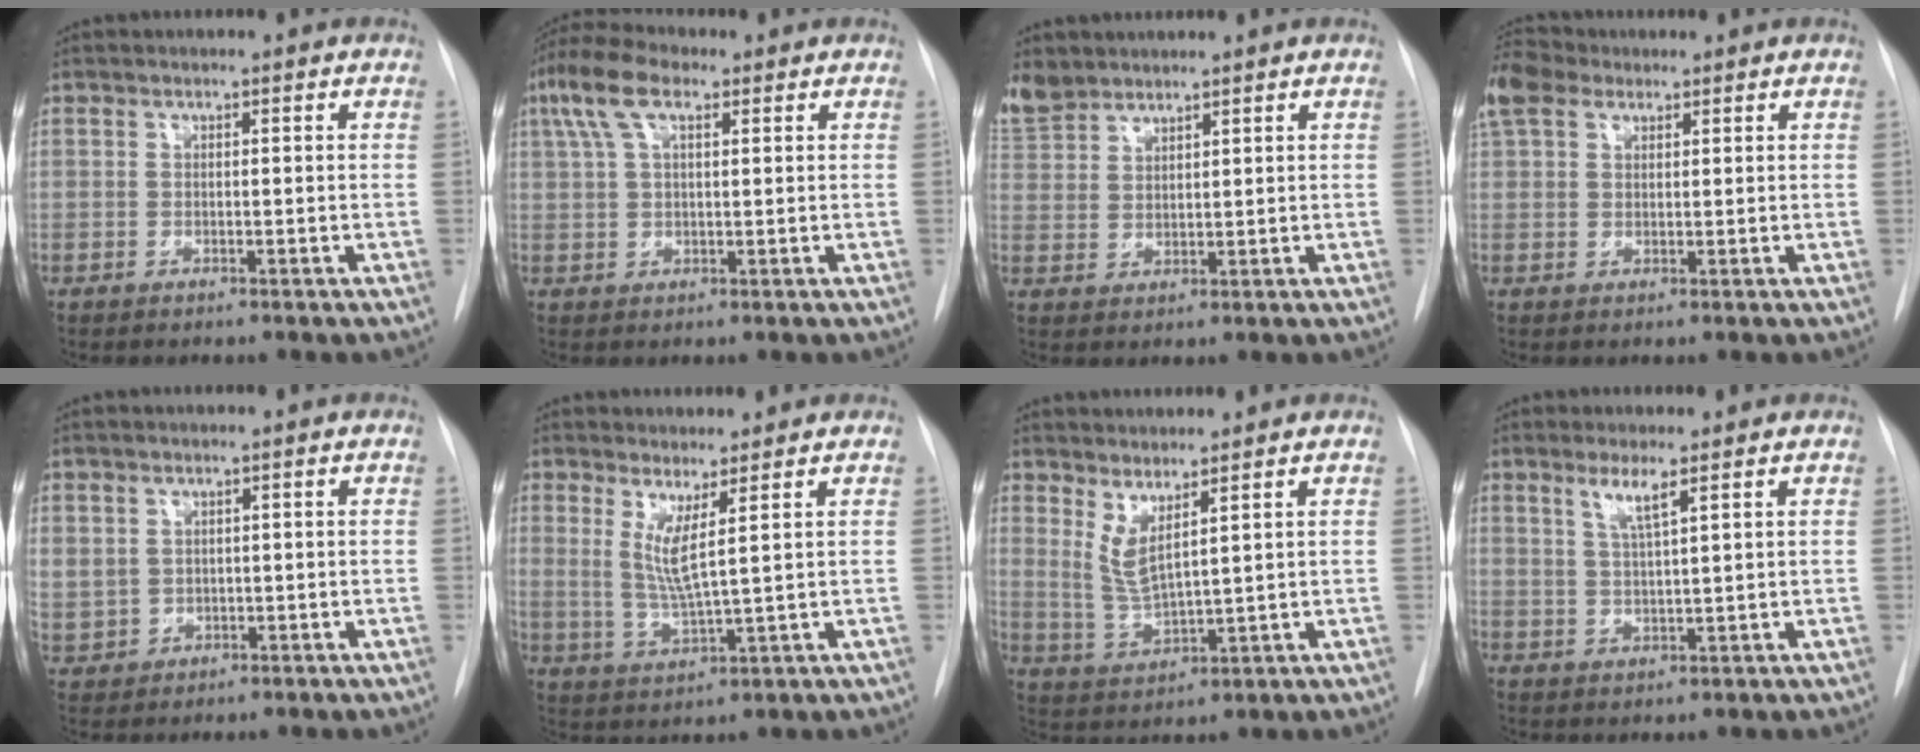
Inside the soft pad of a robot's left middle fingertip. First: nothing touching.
{"total": 8.1, "force": [3.8, 3.1, 6.4], "torque": [-0.146, 0.032, 0.073]}
{"total": 5.8, "force": [5.3, 2.2, 0.8], "torque": [-0.019, 0.009, 0.114]}
{"total": 5.6, "force": [3.8, 3.3, 2.4], "torque": [-0.070, 0.030, 0.080]}
{"total": 9.0, "force": [0.7, 8.5, 3.0], "torque": [-0.119, 0.011, 0.037]}
{"total": 5.0, "force": [2.1, -0.4, 4.5], "torque": [-0.094, -0.021, 0.046]}
{"total": 4.7, "force": [2.8, 0.3, 3.8], "torque": [-0.084, -0.023, 0.065]}
{"total": 3.5, "force": [2.1, -0.3, 2.7], "torque": [-0.059, -0.009, 0.042]}